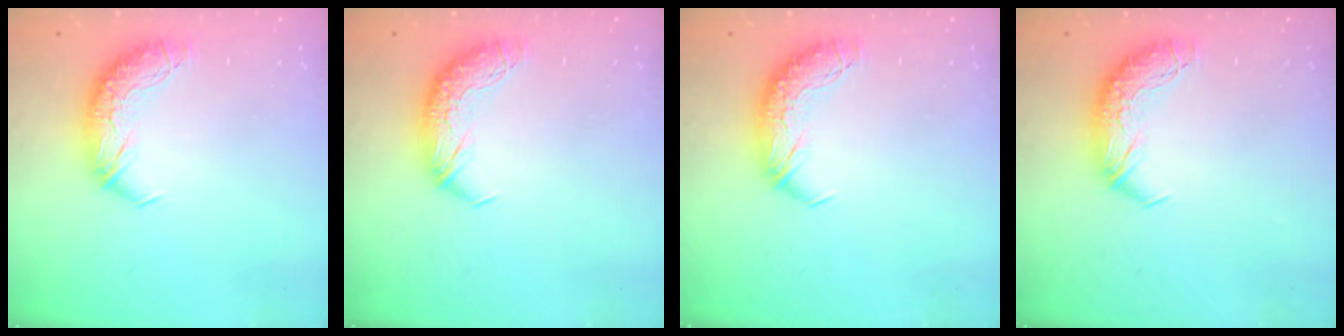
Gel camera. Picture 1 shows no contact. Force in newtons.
{"total": 0.0}
{"total": 0.0}
{"total": 0.0}